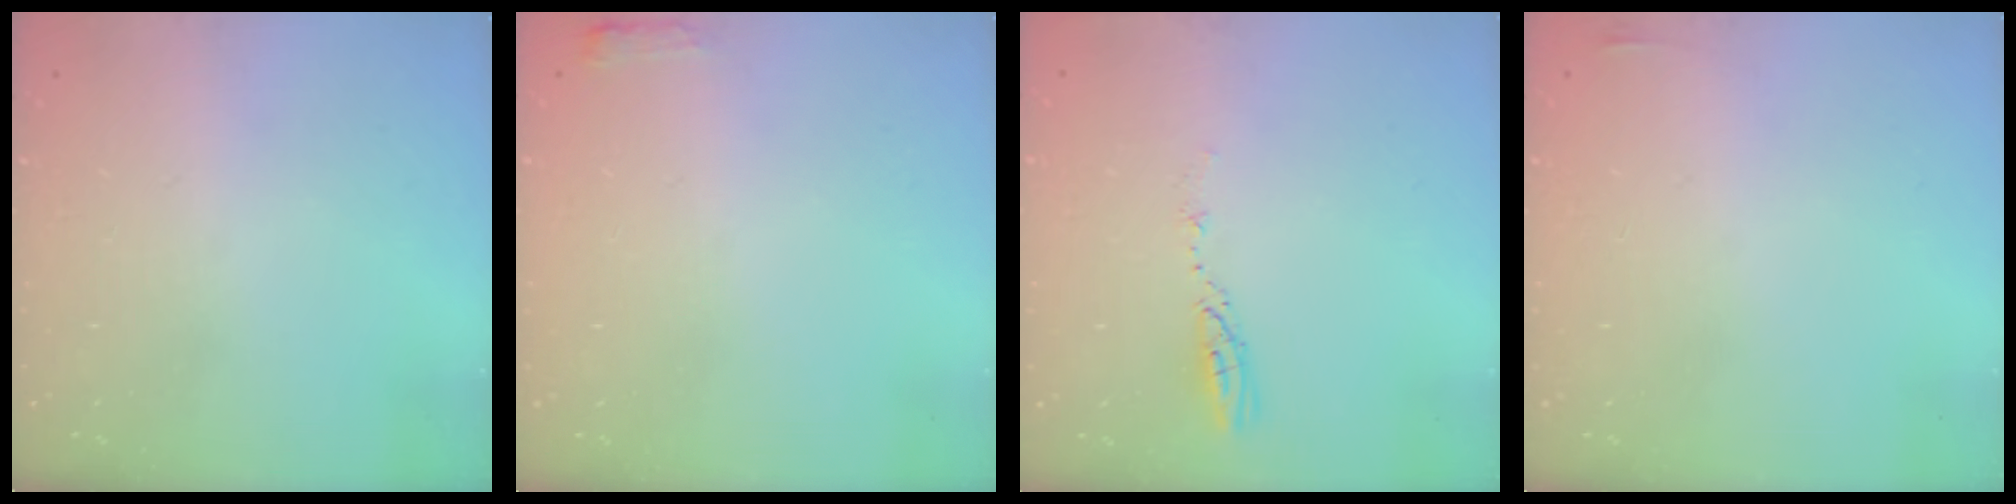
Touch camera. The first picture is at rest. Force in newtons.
{"total": 2.7, "press": 2.6, "slide": 0.5}
{"total": 3.5, "press": 3.5, "slide": 0.3}
{"total": 5.8, "press": 1.7, "slide": 5.5}